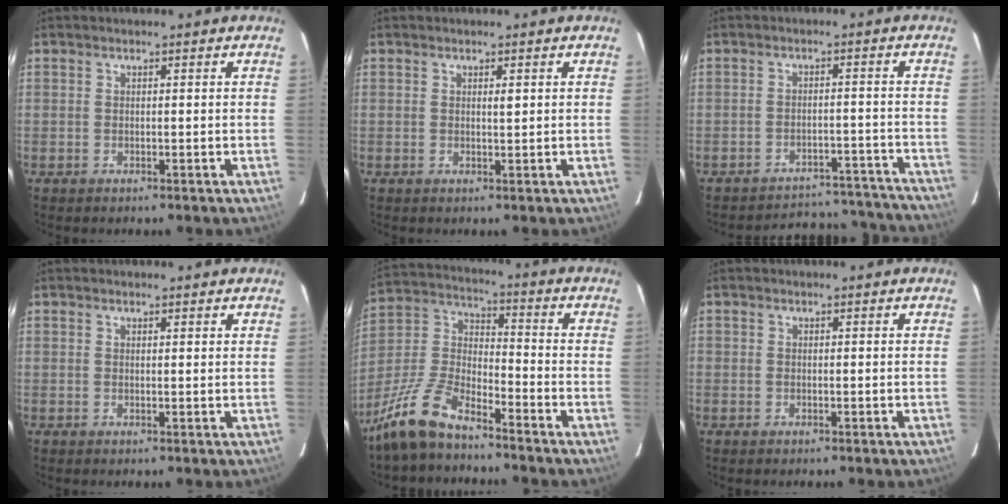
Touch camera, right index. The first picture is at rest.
{"total": 0.8, "force": [0.3, 0.1, 0.7], "torque": [-0.016, -0.002, 0.005]}
{"total": 15.8, "force": [-15.4, 3.0, 1.5], "torque": [-0.018, 0.016, -0.180]}
{"total": 1.0, "force": [1.0, 0.1, 0.3], "torque": [-0.008, 0.003, 0.012]}
{"total": 10.8, "force": [-8.8, 2.8, 5.8], "torque": [-0.138, 0.005, -0.175]}
{"total": 0.0}